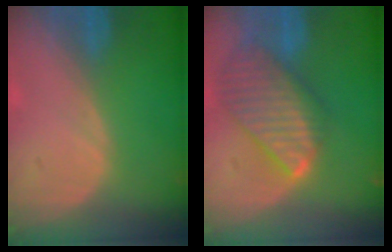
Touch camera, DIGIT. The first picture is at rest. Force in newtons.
{"total": 9.7, "press": 8.4, "slide": 4.9}